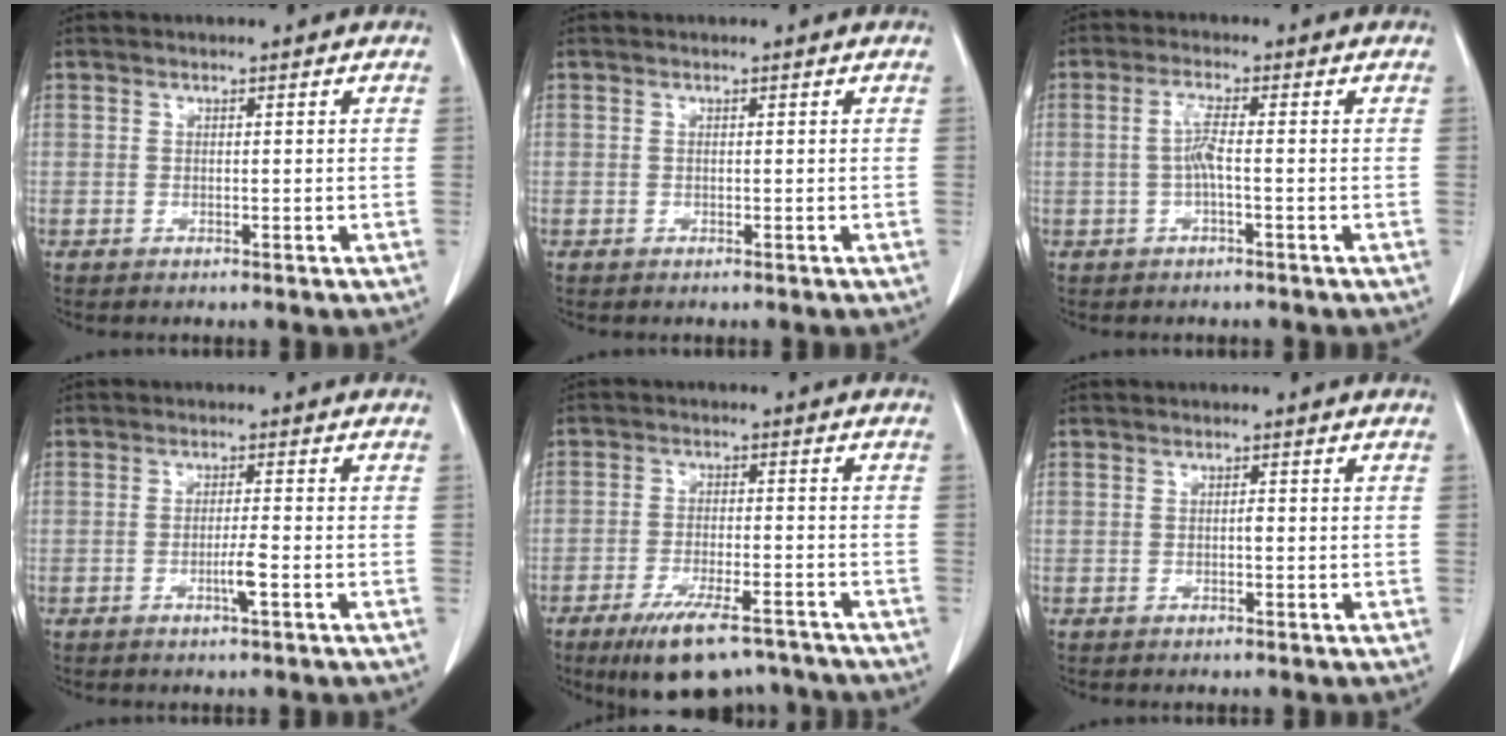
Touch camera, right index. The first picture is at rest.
{"total": 0.0}
{"total": 3.2, "force": [-0.4, 0.1, 3.2], "torque": [-0.066, 0.005, -0.007]}
{"total": 2.8, "force": [-1.1, -0.2, 2.6], "torque": [-0.050, -0.004, -0.021]}
{"total": 11.4, "force": [-9.0, 3.0, 6.2], "torque": [-0.102, -0.010, -0.141]}
{"total": 0.5, "force": [-0.1, 0.1, 0.5], "torque": [-0.009, 0.001, -0.002]}